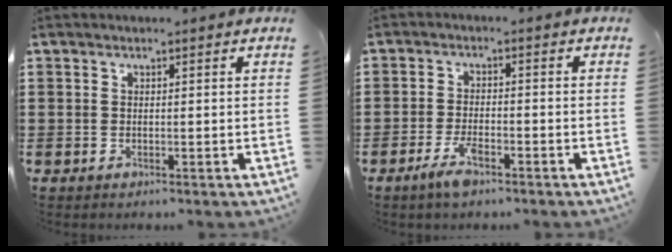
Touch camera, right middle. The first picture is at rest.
{"total": 4.3, "force": [-2.8, 1.2, 3.1], "torque": [-0.072, 0.002, -0.056]}